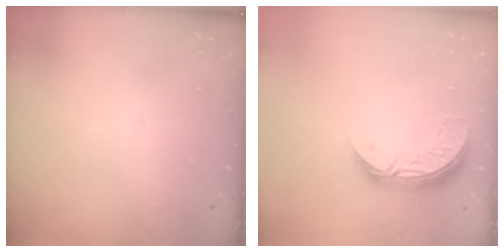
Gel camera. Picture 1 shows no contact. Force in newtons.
{"total": 7.8, "press": 7.8, "slide": 0.7}